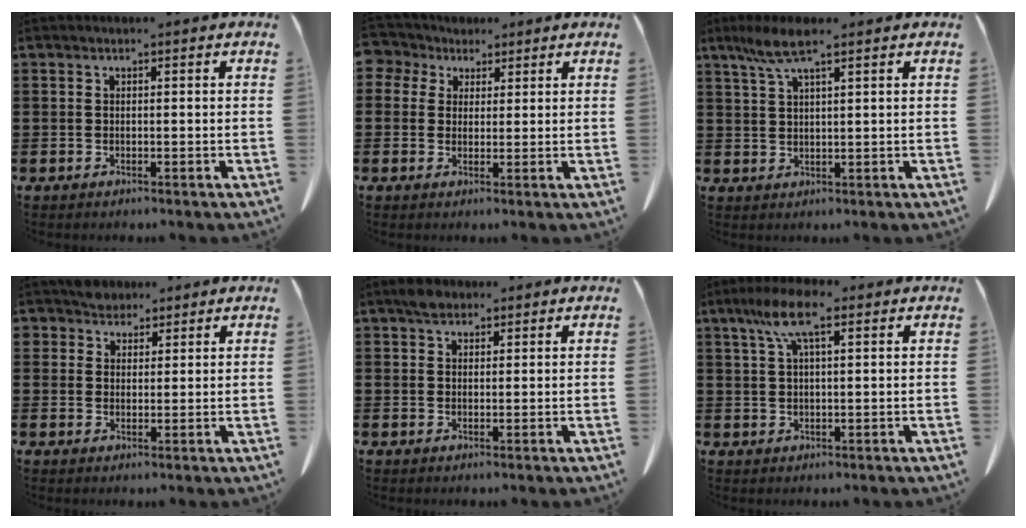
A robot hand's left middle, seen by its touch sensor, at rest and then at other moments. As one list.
[{"total": 3.6, "force": [2.1, 2.9, 0.5], "torque": [-0.019, 0.008, 0.036]}, {"total": 5.4, "force": [3.2, 1.0, 4.2], "torque": [-0.089, 0.005, 0.056]}, {"total": 3.5, "force": [3.0, 1.9, 0.0], "torque": [-0.014, 0.006, 0.058]}, {"total": 2.7, "force": [2.0, 1.4, 1.0], "torque": [-0.017, 0.004, 0.036]}, {"total": 7.5, "force": [4.0, 1.8, 6.1], "torque": [-0.126, 0.009, 0.069]}]